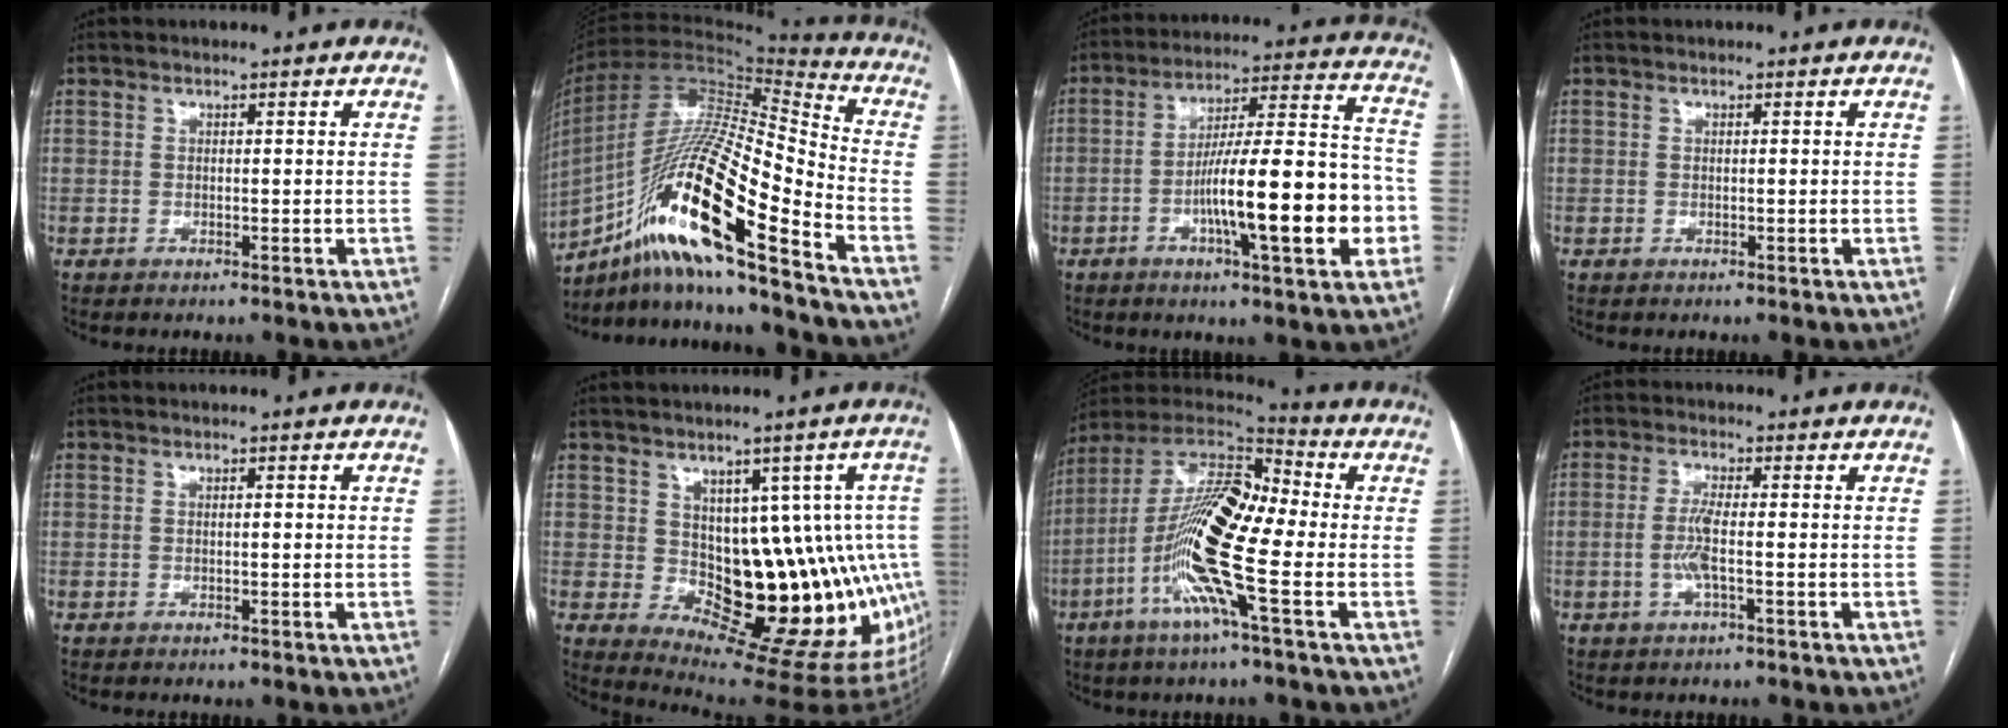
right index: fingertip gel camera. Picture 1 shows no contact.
{"total": 22.6, "force": [-12.8, 1.4, 18.5], "torque": [-0.370, -0.017, -0.237]}
{"total": 19.0, "force": [-5.1, 2.5, 18.2], "torque": [-0.269, 0.016, -0.075]}
{"total": 0.0}
{"total": 0.8, "force": [0.1, 0.1, 0.7], "torque": [-0.014, 0.001, 0.002]}
{"total": 15.5, "force": [-0.4, 7.1, 13.8], "torque": [-0.126, 0.025, 0.015]}
{"total": 17.4, "force": [-4.3, 2.4, 16.7], "torque": [-0.330, 0.004, -0.090]}
{"total": 3.8, "force": [-0.8, 0.2, 3.7], "torque": [-0.081, -0.004, -0.018]}